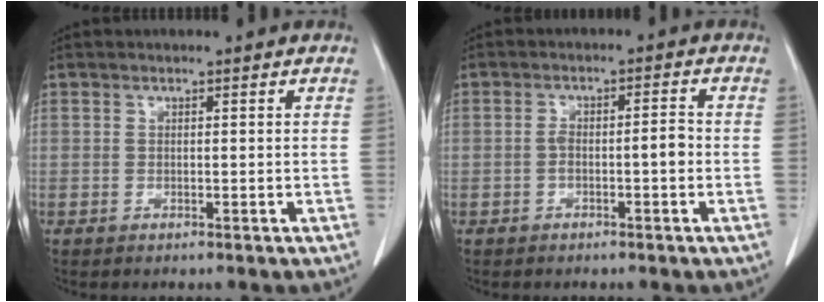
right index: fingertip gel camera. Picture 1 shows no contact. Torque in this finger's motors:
{"motor_torque": [0.24, -0.13, 0.13, 0.05]}